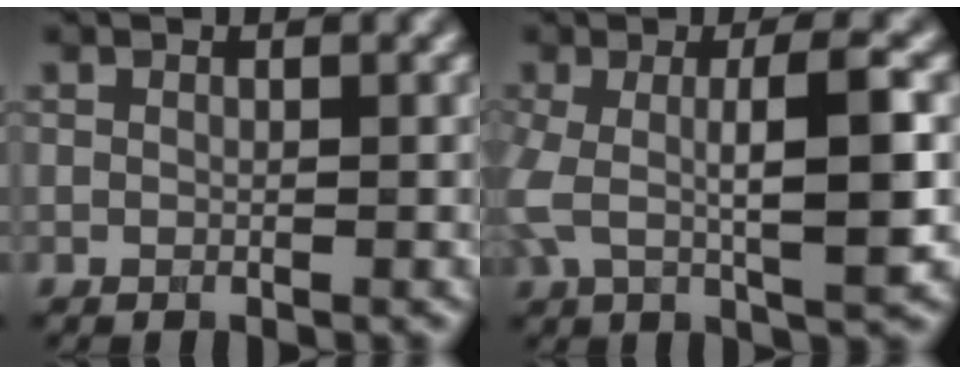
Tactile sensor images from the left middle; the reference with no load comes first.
{"total": 7.3, "force": [-0.2, 2.0, 7.0], "torque": [-0.128, 0.004, -0.006]}